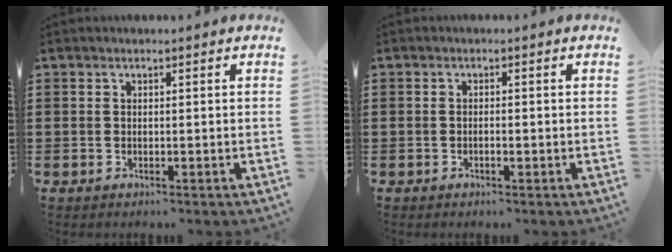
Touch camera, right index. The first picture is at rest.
{"total": 1.0, "force": [-0.4, 0.2, 0.9], "torque": [-0.018, -0.005, -0.007]}